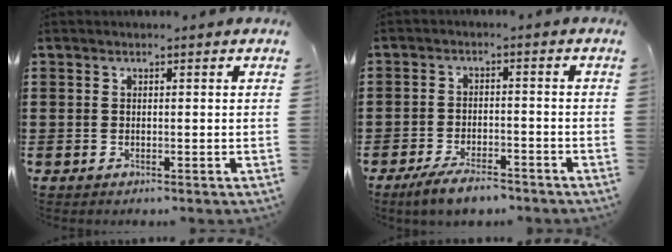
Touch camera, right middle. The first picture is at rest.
{"total": 4.6, "force": [-4.0, 1.0, 2.0], "torque": [-0.046, 0.000, -0.080]}